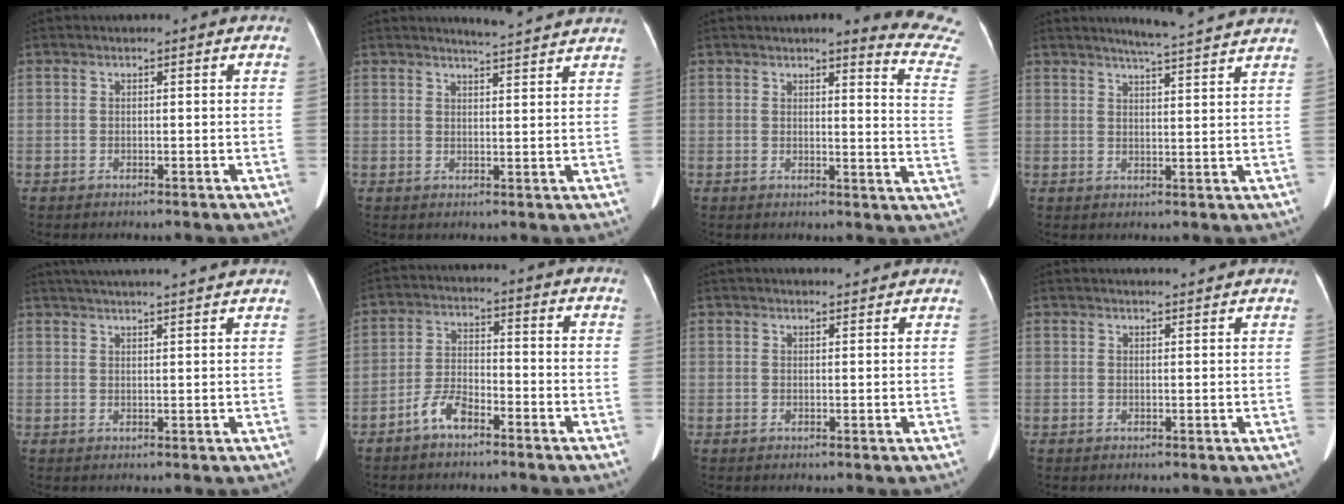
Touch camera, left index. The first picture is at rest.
{"total": 5.9, "force": [5.7, -0.3, 1.6], "torque": [-0.033, 0.008, 0.067]}
{"total": 10.9, "force": [10.6, -0.7, 2.7], "torque": [-0.016, -0.089, 0.089]}
{"total": 9.7, "force": [8.9, -0.5, 3.8], "torque": [-0.060, 0.011, 0.107]}
{"total": 13.9, "force": [12.6, -0.2, 5.9], "torque": [-0.102, 0.023, 0.169]}
{"total": 4.8, "force": [-3.5, 1.6, 2.8], "torque": [-0.066, 0.008, -0.067]}
{"total": 5.1, "force": [4.9, 0.6, 1.3], "torque": [-0.017, 0.021, 0.056]}
{"total": 4.3, "force": [4.1, -0.1, 1.1], "torque": [-0.018, 0.016, 0.048]}